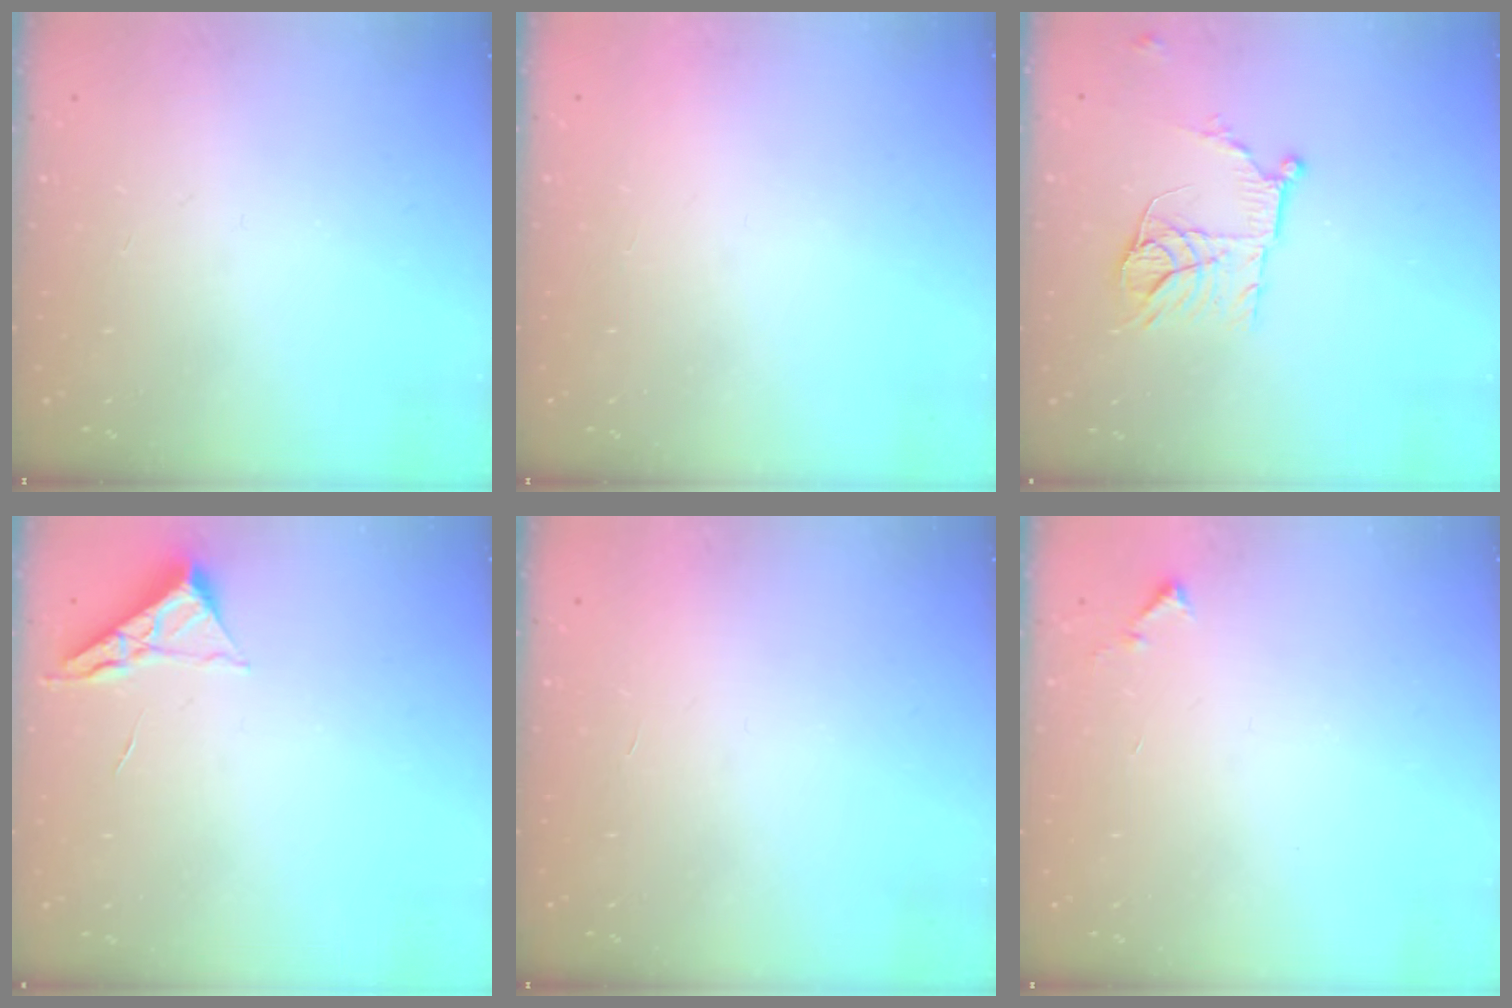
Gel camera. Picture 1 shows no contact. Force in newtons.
{"total": 1.5, "press": 1.5, "slide": 0.1}
{"total": 12.2, "press": 12.1, "slide": 1.1}
{"total": 3.8, "press": 3.8, "slide": 0.5}
{"total": 1.7, "press": 1.7, "slide": 0.1}
{"total": 5.8, "press": 5.8, "slide": 0.4}